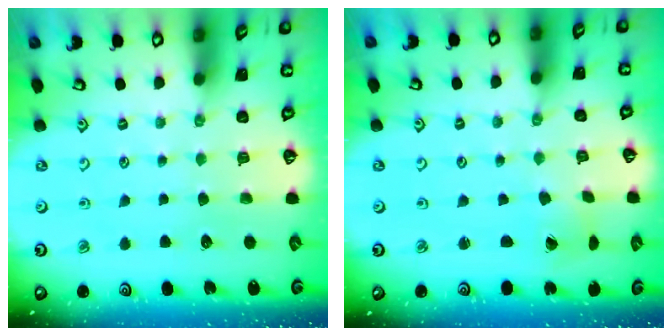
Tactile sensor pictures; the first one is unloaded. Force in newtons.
{"total": 1.2, "press": 1.2, "slide": 0.2}